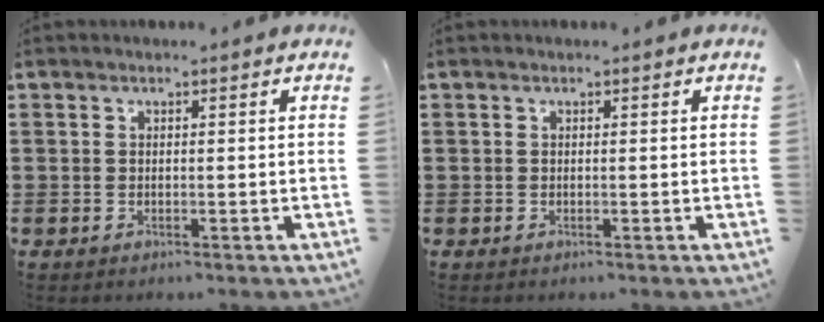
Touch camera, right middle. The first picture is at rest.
{"total": 0.0}